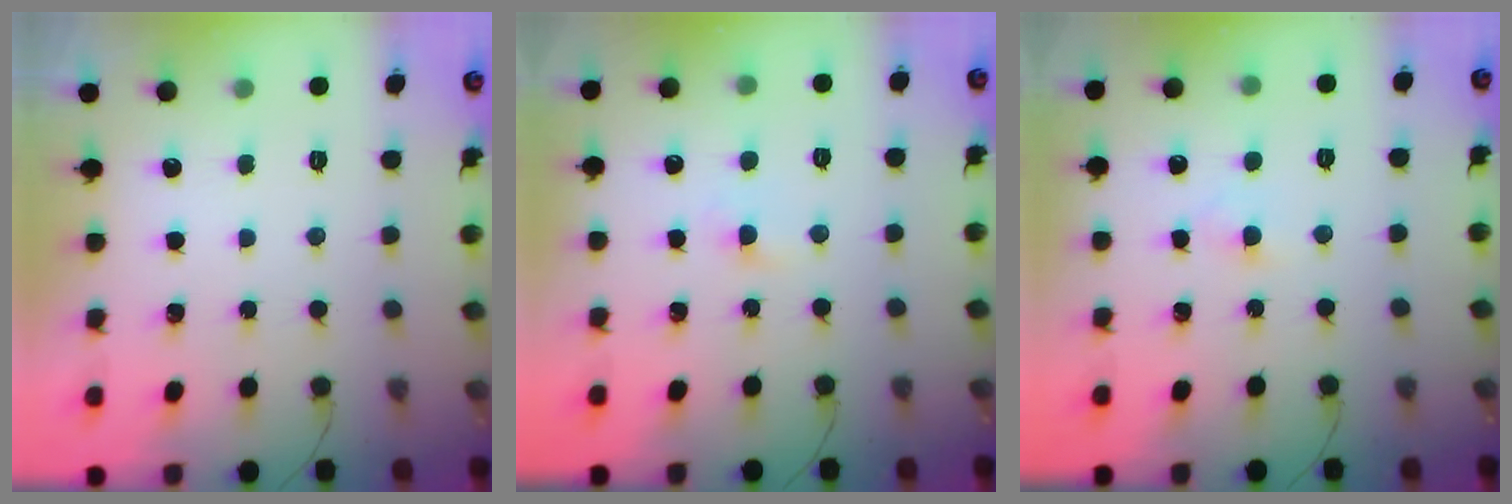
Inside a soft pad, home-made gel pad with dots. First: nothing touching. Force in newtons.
{"total": 1.8, "press": 1.6, "slide": 0.8}
{"total": 2.1, "press": 1.9, "slide": 0.9}